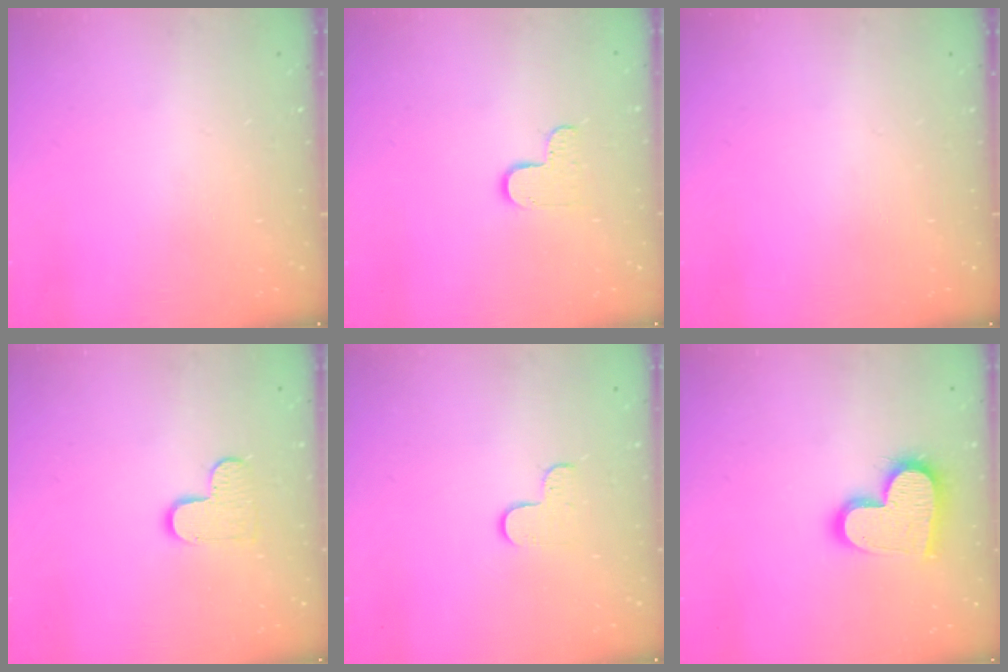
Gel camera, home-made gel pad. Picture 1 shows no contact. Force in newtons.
{"total": 6.2, "press": 6.2, "slide": 0.4}
{"total": 0.0}
{"total": 7.7, "press": 7.6, "slide": 0.3}
{"total": 3.7, "press": 3.7, "slide": 0.4}
{"total": 17.0, "press": 16.9, "slide": 1.4}